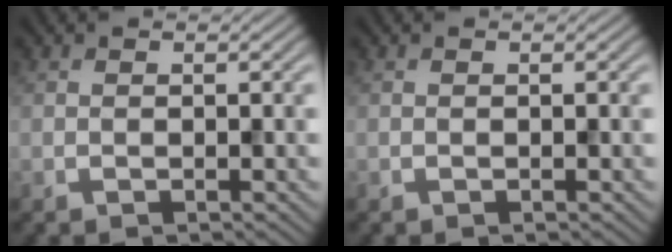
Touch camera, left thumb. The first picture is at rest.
{"total": 0.0}